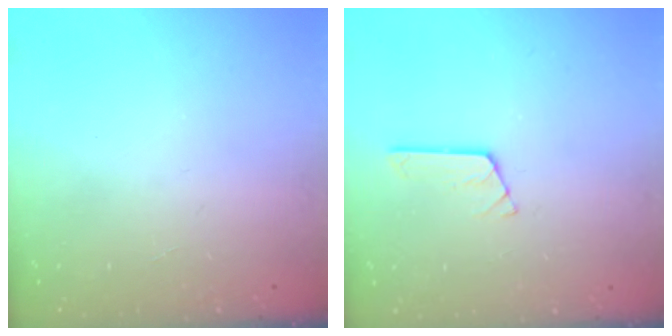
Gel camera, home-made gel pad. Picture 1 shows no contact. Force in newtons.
{"total": 2.6, "press": 2.6, "slide": 0.3}